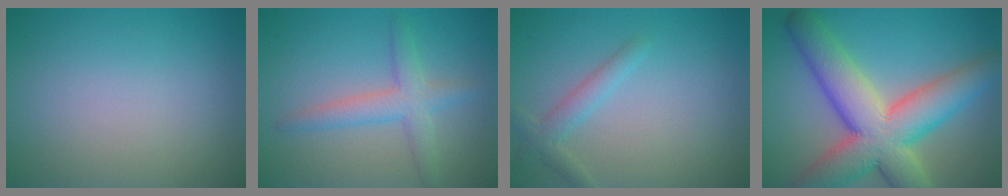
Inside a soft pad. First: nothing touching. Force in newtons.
{"total": 3.4, "press": 3.4, "slide": 0.3}
{"total": 2.0, "press": 2.0, "slide": 0.1}
{"total": 11.2, "press": 11.2, "slide": 0.9}